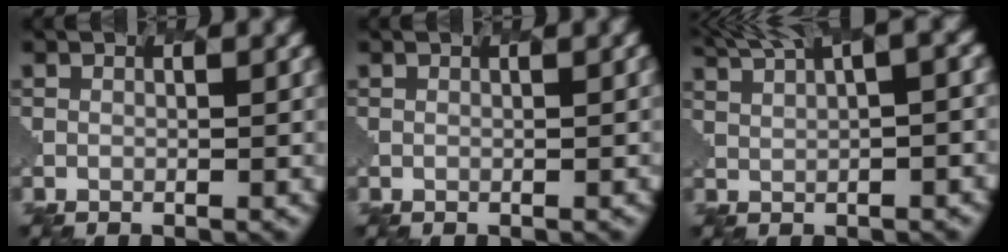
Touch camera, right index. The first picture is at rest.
{"total": 1.0, "force": [0.1, 0.4, 0.9], "torque": [-0.005, 0.004, 0.000]}
{"total": 9.8, "force": [6.6, 3.6, 6.4], "torque": [-0.126, 0.039, 0.101]}